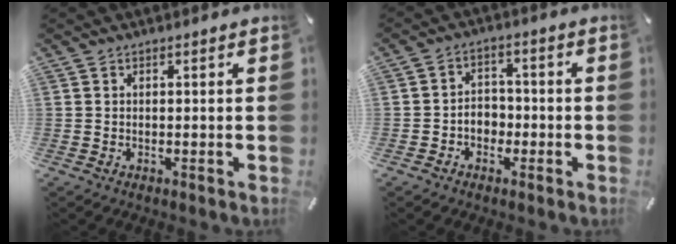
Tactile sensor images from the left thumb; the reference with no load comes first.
{"total": 4.8, "force": [-1.8, 4.1, 1.7], "torque": [-0.032, 0.016, -0.033]}